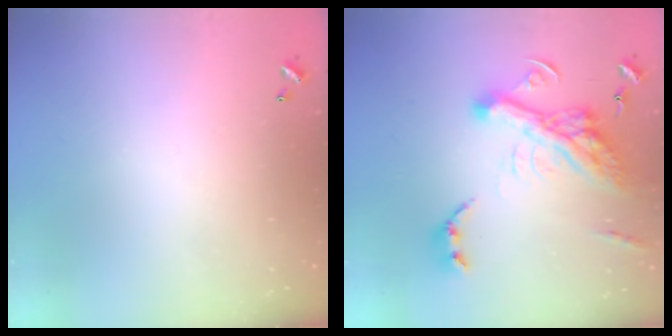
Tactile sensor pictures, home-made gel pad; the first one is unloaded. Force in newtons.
{"total": 15.5, "press": 15.3, "slide": 2.6}